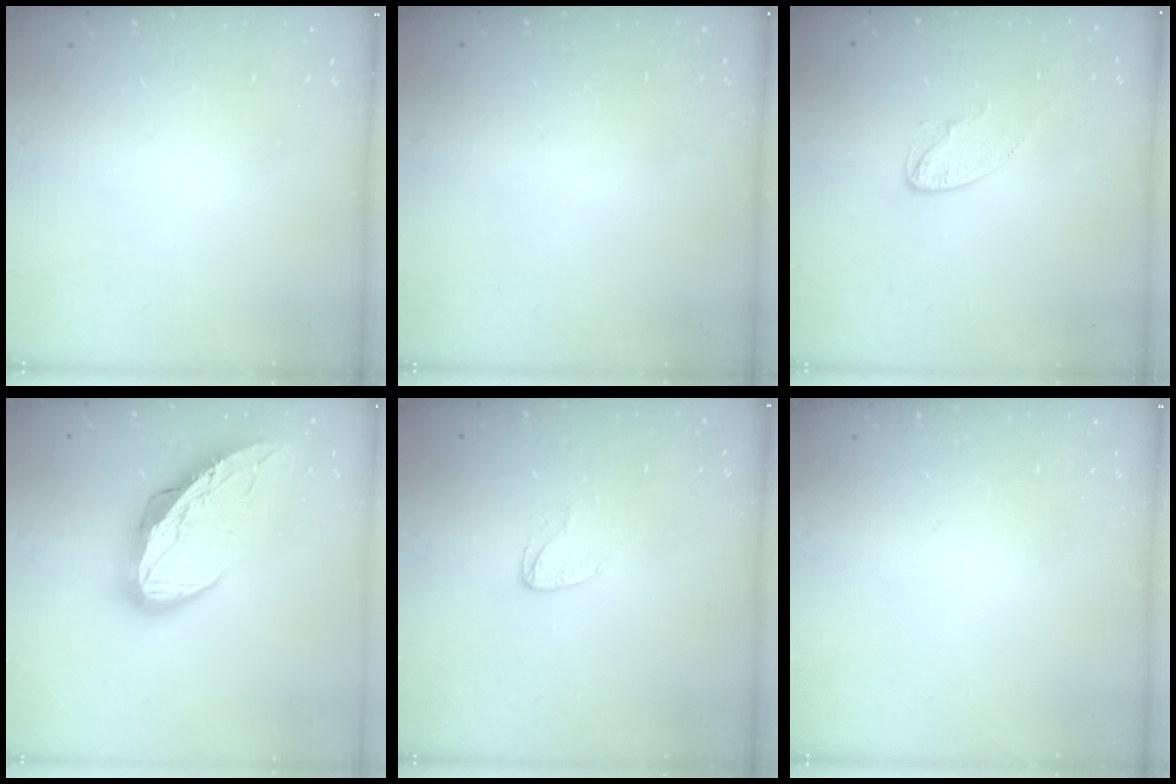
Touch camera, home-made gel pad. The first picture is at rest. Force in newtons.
{"total": 0.0}
{"total": 6.1, "press": 6.1, "slide": 0.3}
{"total": 14.3, "press": 14.3, "slide": 1.6}
{"total": 3.2, "press": 3.2, "slide": 0.3}
{"total": 0.0}